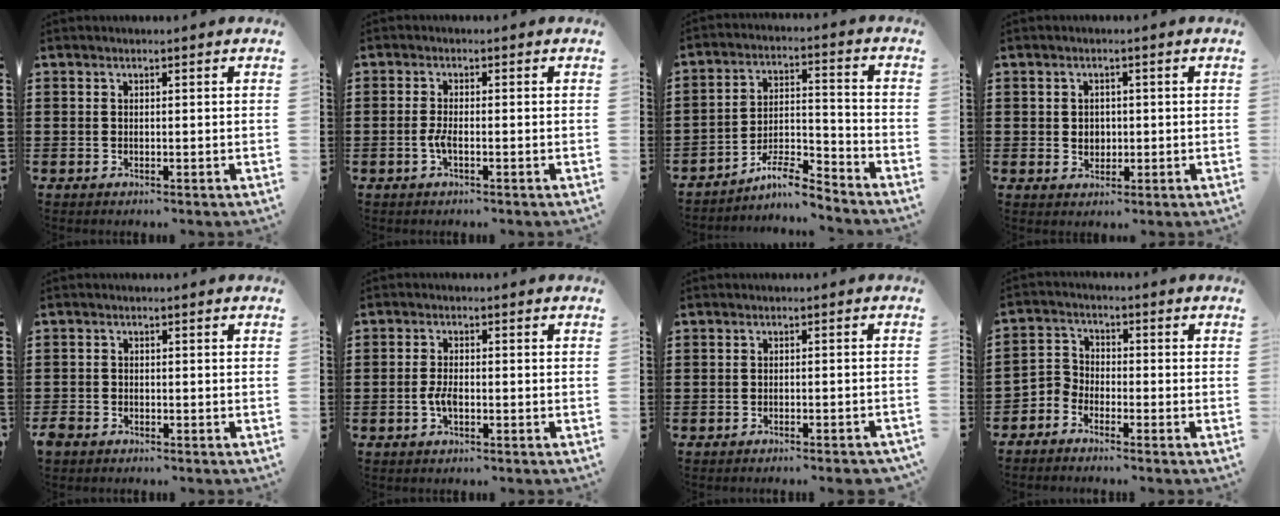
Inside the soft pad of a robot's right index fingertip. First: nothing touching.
{"total": 2.4, "force": [-0.9, 0.5, 2.1], "torque": [-0.054, -0.005, -0.021]}
{"total": 7.2, "force": [-6.5, 0.9, 2.9], "torque": [-0.057, 0.007, -0.126]}
{"total": 2.1, "force": [0.0, 1.8, 1.1], "torque": [-0.021, 0.002, -0.003]}
{"total": 1.9, "force": [-1.5, 1.0, 0.4], "torque": [-0.017, 0.002, -0.035]}
{"total": 2.6, "force": [-0.9, 0.7, 2.4], "torque": [-0.060, -0.010, -0.019]}
{"total": 1.6, "force": [-1.5, -0.1, 0.8], "torque": [-0.013, 0.000, -0.028]}
{"total": 3.2, "force": [-3.0, 1.1, -0.2], "torque": [-0.014, 0.004, -0.070]}